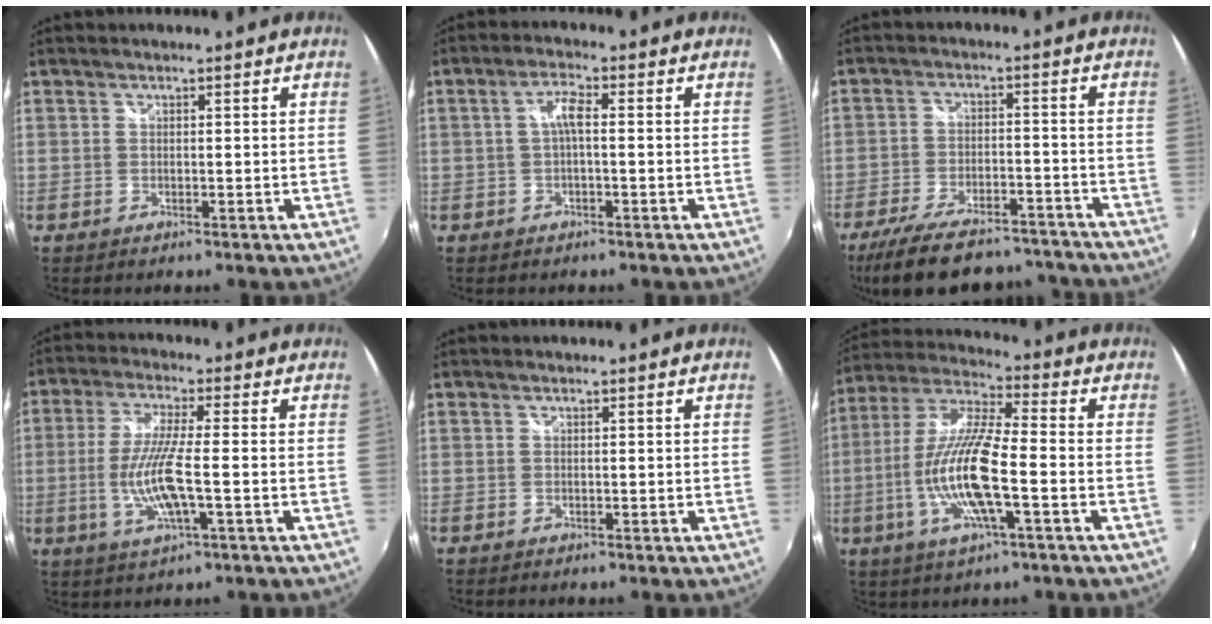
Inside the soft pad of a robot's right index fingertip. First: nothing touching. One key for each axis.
{"total": 3.2, "fx": -0.3, "fy": 0.7, "fz": 3.1, "tx": -0.062, "ty": 0.009, "tz": -0.004}
{"total": 20.9, "fx": -17.8, "fy": 7.0, "fz": 8.4, "tx": -0.178, "ty": -0.002, "tz": -0.251}
{"total": 10.0, "fx": -2.1, "fy": 1.4, "fz": 9.7, "tx": -0.196, "ty": -0.011, "tz": -0.039}
{"total": 0.0}
{"total": 15.9, "fx": -4.1, "fy": 2.8, "fz": 15.1, "tx": -0.300, "ty": -0.011, "tz": -0.080}